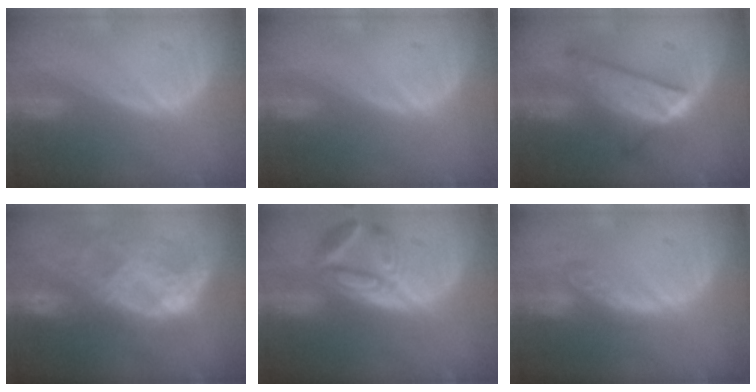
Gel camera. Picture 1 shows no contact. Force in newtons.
{"total": 0.0}
{"total": 8.8, "press": 8.7, "slide": 0.6}
{"total": 10.1, "press": 9.0, "slide": 4.7}
{"total": 7.7, "press": 6.8, "slide": 3.6}
{"total": 5.7, "press": 5.0, "slide": 2.7}